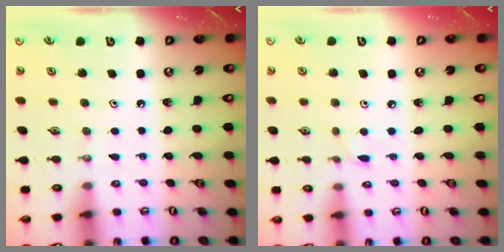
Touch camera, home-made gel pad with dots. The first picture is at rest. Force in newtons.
{"total": 2.2, "press": 2.2, "slide": 0.3}